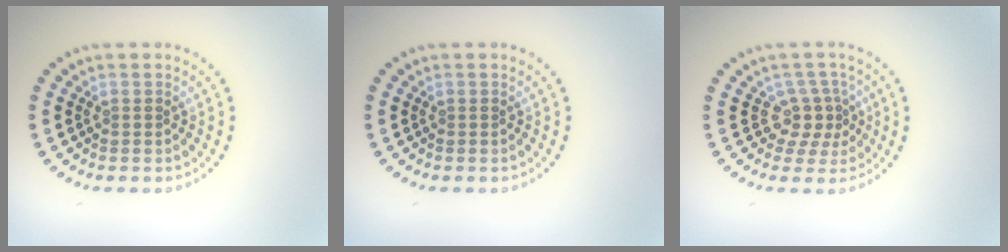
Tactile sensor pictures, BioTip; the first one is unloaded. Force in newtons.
{"total": 0.0}
{"total": 2.6, "press": 1.9, "slide": 1.8}